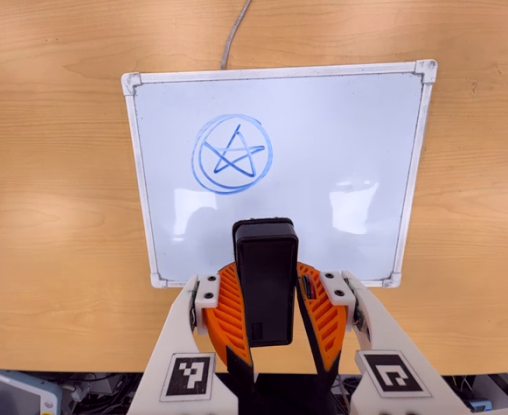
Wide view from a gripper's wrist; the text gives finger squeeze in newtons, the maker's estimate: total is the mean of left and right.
{"total": 10.6, "left": 9.4, "right": 11.8}